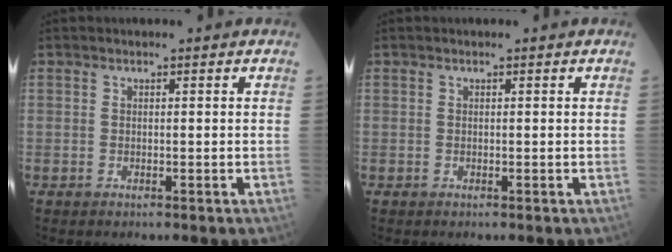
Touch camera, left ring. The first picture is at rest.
{"total": 0.0}